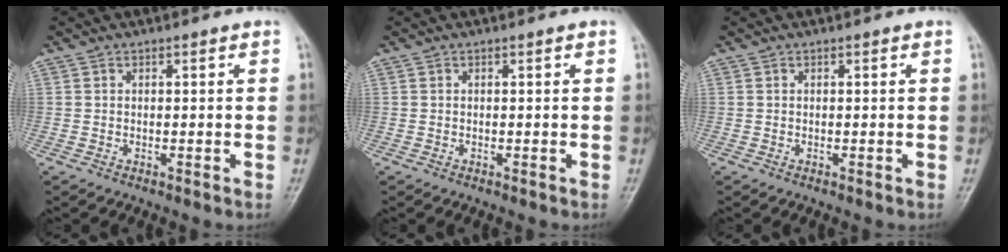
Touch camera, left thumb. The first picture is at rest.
{"total": 0.0}
{"total": 0.0}